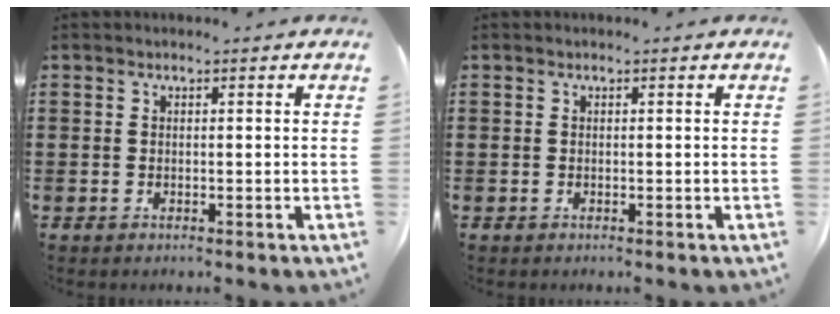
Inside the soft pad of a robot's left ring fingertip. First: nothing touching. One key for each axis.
{"total": 0.0}